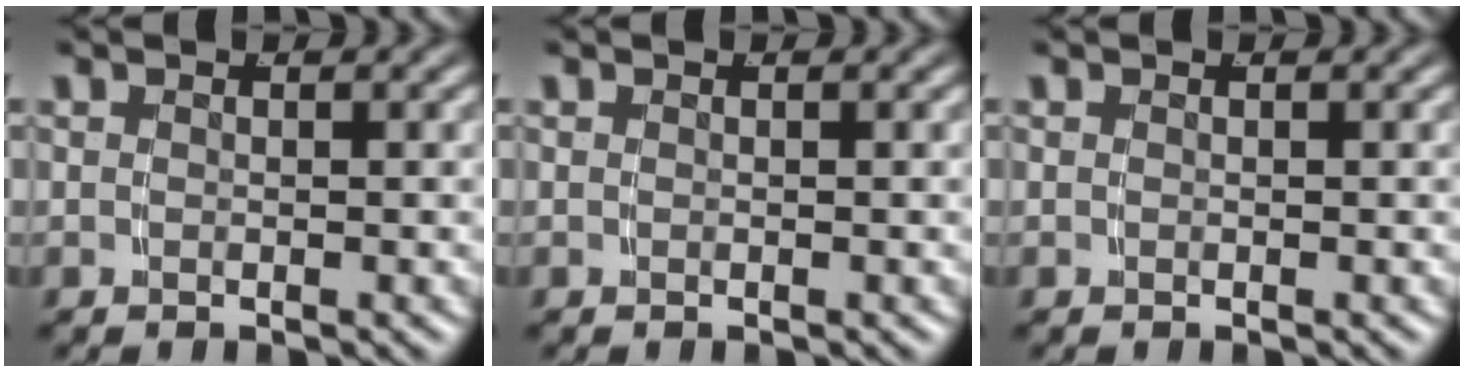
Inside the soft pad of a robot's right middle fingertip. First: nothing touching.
{"total": 0.0}
{"total": 0.0}